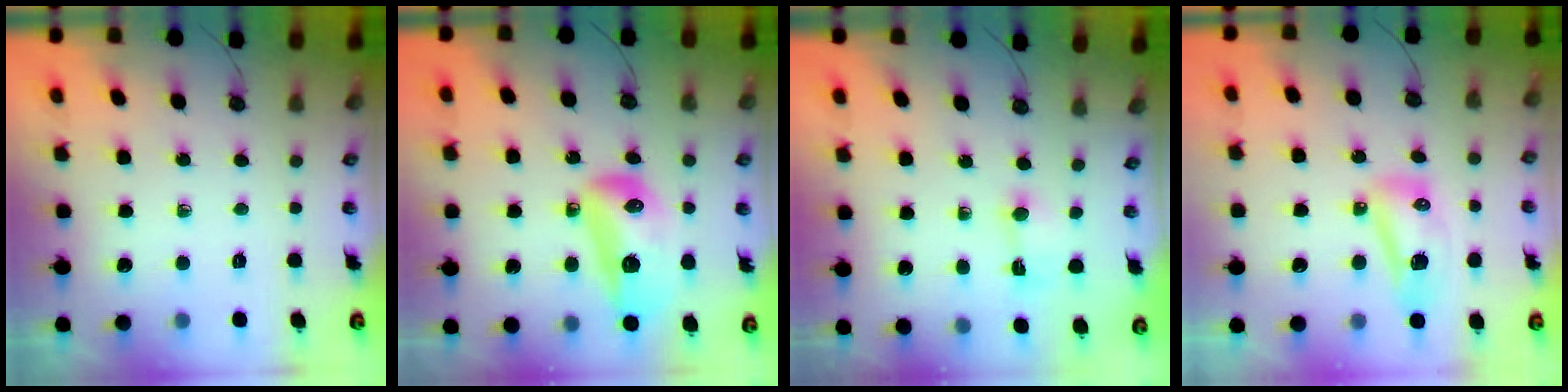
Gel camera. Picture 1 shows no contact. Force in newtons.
{"total": 14.0, "press": 13.9, "slide": 2.1}
{"total": 1.3, "press": 1.2, "slide": 0.5}
{"total": 17.2, "press": 11.0, "slide": 13.2}